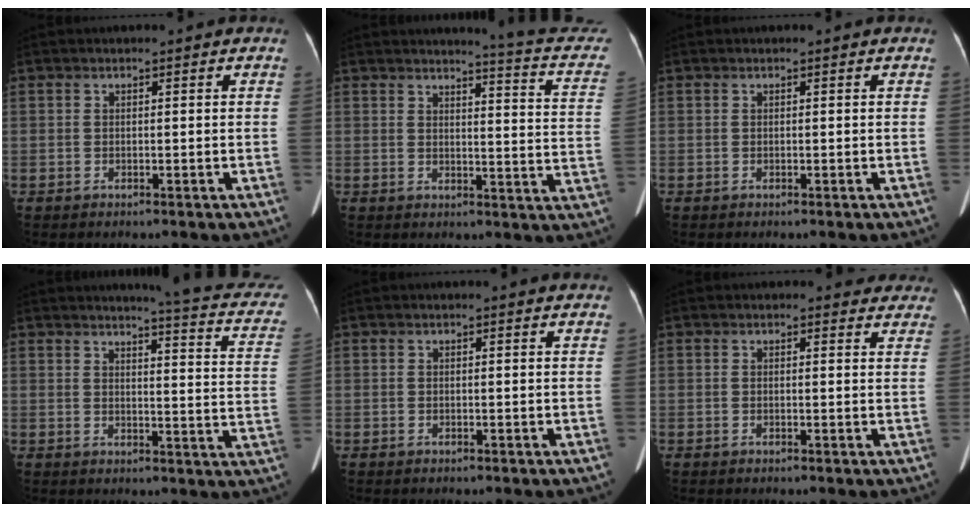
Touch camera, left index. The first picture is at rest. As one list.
[{"total": 11.7, "force": [11.1, -0.1, 3.9], "torque": [-0.041, -0.076, 0.097]}, {"total": 0.0}, {"total": 13.5, "force": [12.1, 0.7, 5.9], "torque": [-0.065, -0.062, 0.109]}, {"total": 1.7, "force": [1.7, -0.1, 0.3], "torque": [-0.013, -0.003, 0.011]}, {"total": 5.3, "force": [5.0, 1.8, 0.6], "torque": [0.016, -0.011, 0.030]}]